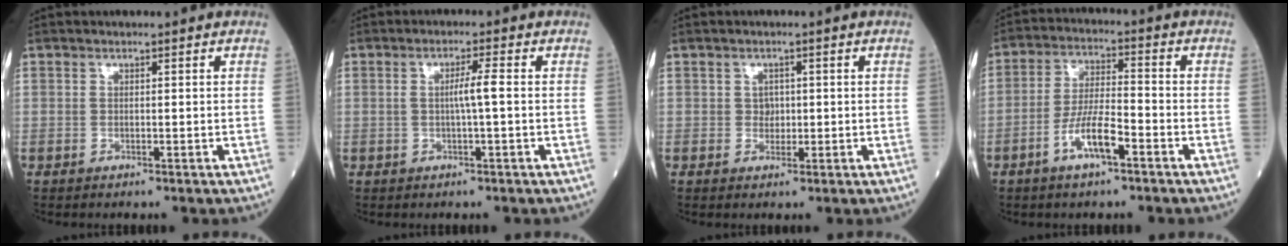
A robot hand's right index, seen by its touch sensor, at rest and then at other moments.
{"total": 2.7, "force": [0.0, -0.3, 2.6], "torque": [-0.047, 0.002, 0.001]}
{"total": 1.5, "force": [0.2, 1.3, 0.7], "torque": [-0.008, 0.004, 0.006]}
{"total": 7.1, "force": [-3.6, 1.3, 5.9], "torque": [-0.120, 0.003, -0.066]}